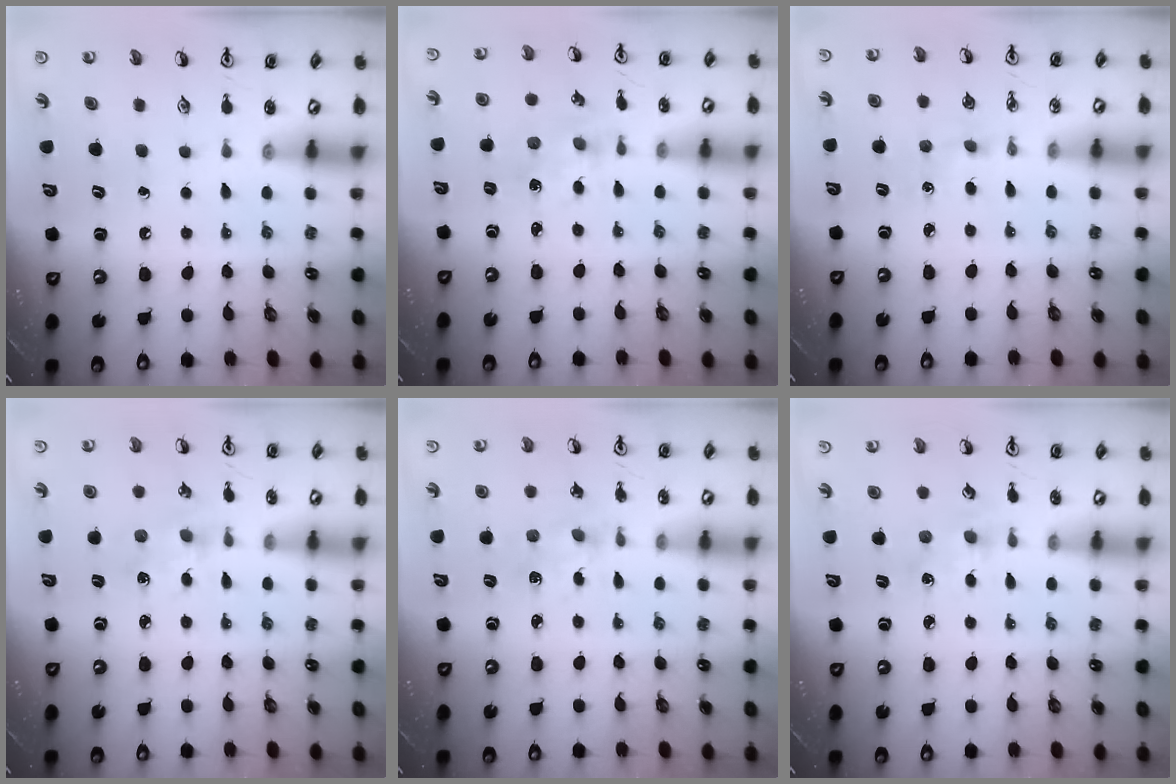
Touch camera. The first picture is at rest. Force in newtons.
{"total": 1.0, "press": 1.0, "slide": 0.2}
{"total": 1.5, "press": 1.5, "slide": 0.3}
{"total": 2.9, "press": 2.8, "slide": 0.4}
{"total": 1.8, "press": 1.7, "slide": 0.5}
{"total": 2.3, "press": 2.3, "slide": 0.4}